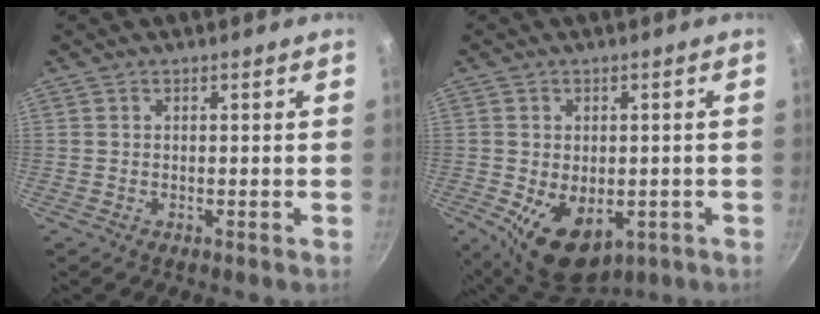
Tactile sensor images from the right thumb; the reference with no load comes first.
{"total": 11.4, "force": [-2.9, 7.4, 8.1], "torque": [-0.102, -0.010, -0.023]}